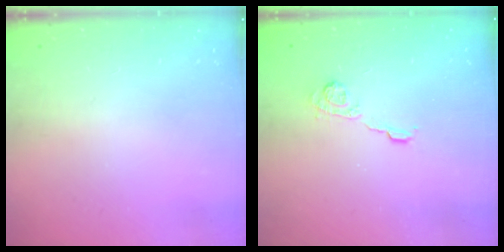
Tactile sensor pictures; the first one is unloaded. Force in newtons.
{"total": 5.2, "press": 5.2, "slide": 0.4}